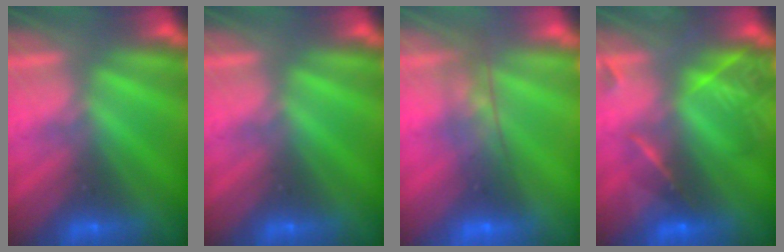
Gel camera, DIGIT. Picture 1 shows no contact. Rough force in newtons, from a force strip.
{"total": 0.0}
{"total": 9.7}
{"total": 6.4}